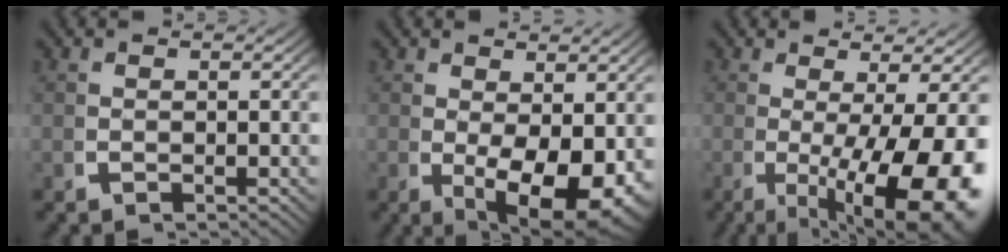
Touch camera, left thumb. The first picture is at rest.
{"total": 7.9, "force": [-1.3, 4.6, 6.3], "torque": [-0.104, -0.043, 0.000]}
{"total": 12.7, "force": [-2.2, 6.5, 10.7], "torque": [-0.169, -0.042, -0.013]}